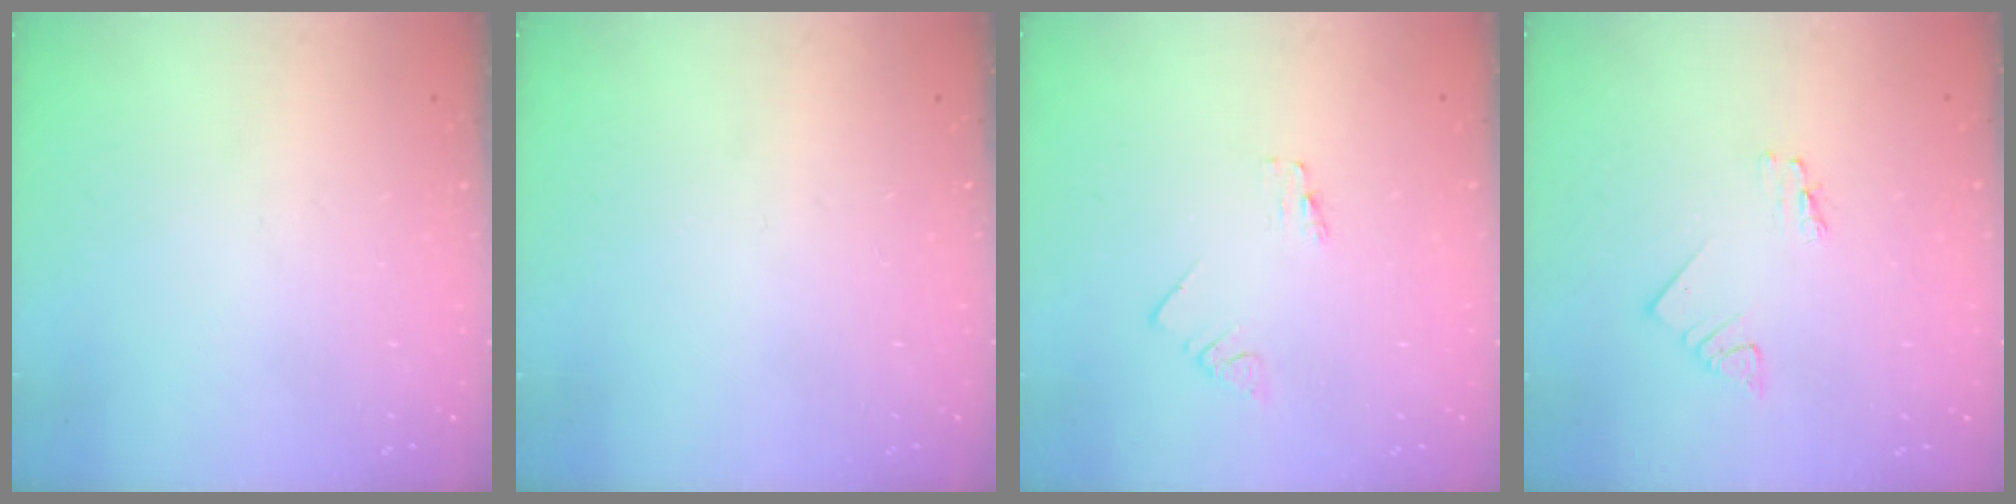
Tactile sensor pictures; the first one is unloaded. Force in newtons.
{"total": 0.0}
{"total": 0.0}
{"total": 1.2, "press": 1.2, "slide": 0.1}